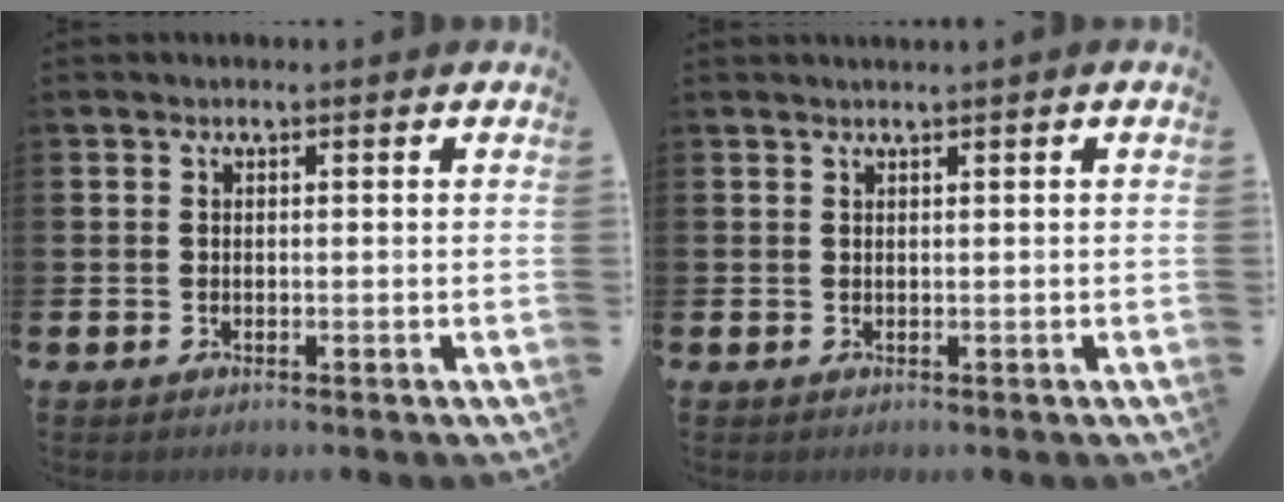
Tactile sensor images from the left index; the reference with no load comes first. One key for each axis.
{"total": 0.5, "fx": 0.4, "fy": -0.2, "fz": 0.3, "tx": -0.010, "ty": 0.001, "tz": 0.009}